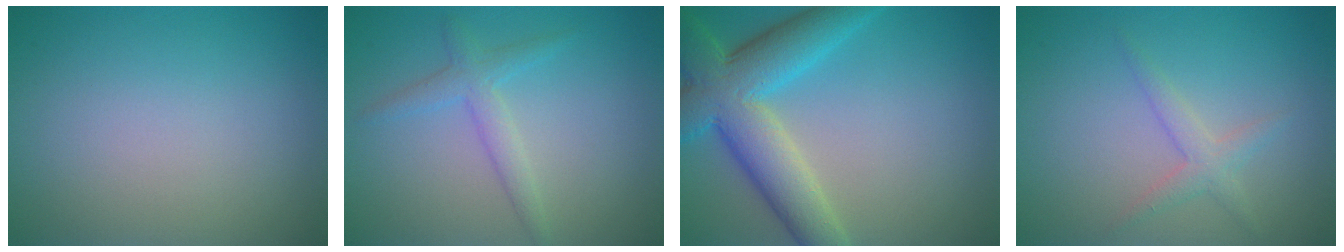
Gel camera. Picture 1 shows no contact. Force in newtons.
{"total": 2.2, "press": 2.2, "slide": 0.1}
{"total": 8.6, "press": 8.5, "slide": 0.5}
{"total": 1.8, "press": 1.8, "slide": 0.1}